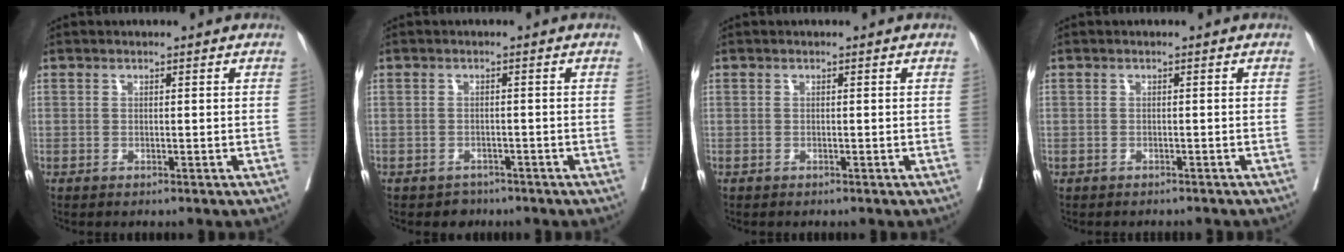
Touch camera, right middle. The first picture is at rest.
{"total": 2.2, "force": [-1.6, 1.4, -0.2], "torque": [-0.004, 0.005, -0.027]}
{"total": 0.0}
{"total": 2.4, "force": [-2.1, 1.0, 0.5], "torque": [-0.010, -0.002, -0.024]}